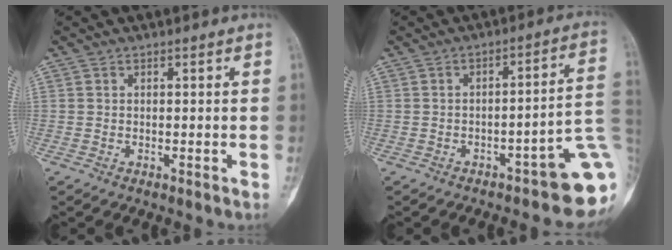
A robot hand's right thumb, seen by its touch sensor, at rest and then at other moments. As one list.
[{"total": 13.3, "force": [-5.4, 3.6, 11.6], "torque": [-0.088, 0.055, -0.063]}]